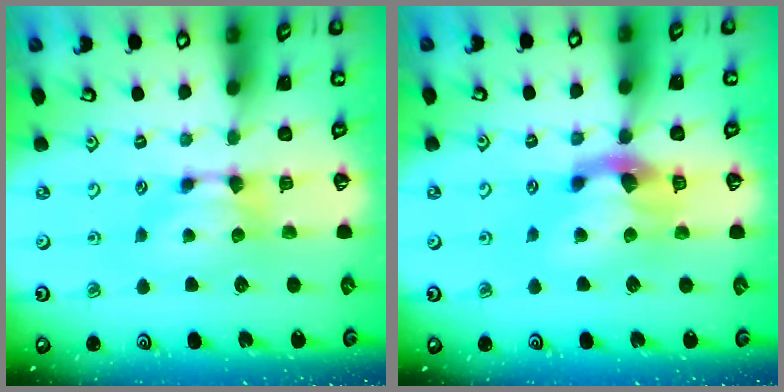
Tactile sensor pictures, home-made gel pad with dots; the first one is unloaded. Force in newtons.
{"total": 4.0, "press": 3.5, "slide": 1.9}